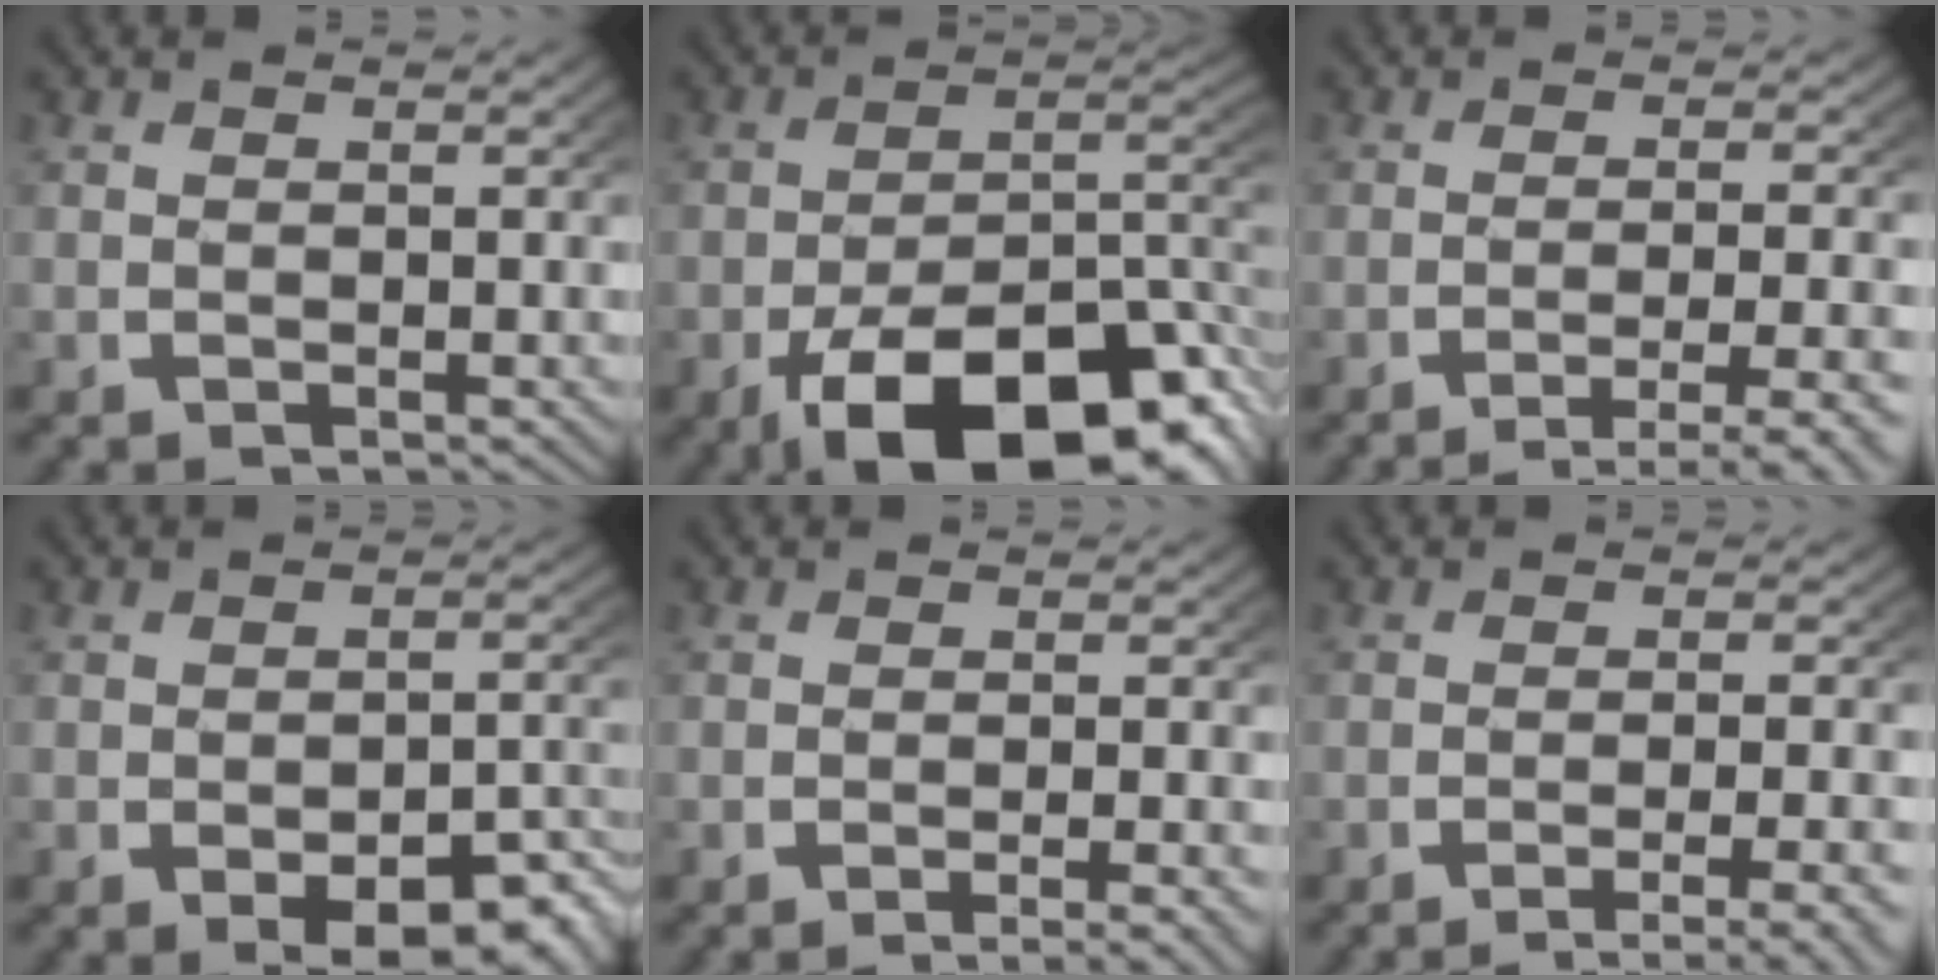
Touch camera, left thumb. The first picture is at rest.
{"total": 16.0, "force": [-7.1, 8.4, 11.7], "torque": [-0.183, -0.060, -0.071]}
{"total": 6.0, "force": [-4.0, 2.1, 4.0], "torque": [-0.062, -0.014, -0.053]}
{"total": 6.3, "force": [-2.8, 3.3, 4.6], "torque": [-0.067, -0.029, -0.027]}
{"total": 3.1, "force": [-2.0, 0.6, 2.4], "torque": [-0.035, -0.005, -0.027]}
{"total": 6.0, "force": [-4.4, 1.8, 3.7], "torque": [-0.059, -0.013, -0.061]}